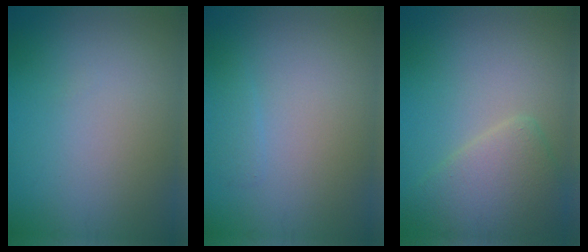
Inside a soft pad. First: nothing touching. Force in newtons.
{"total": 0.8, "press": 0.8, "slide": 0.0}
{"total": 4.4, "press": 4.4, "slide": 0.3}